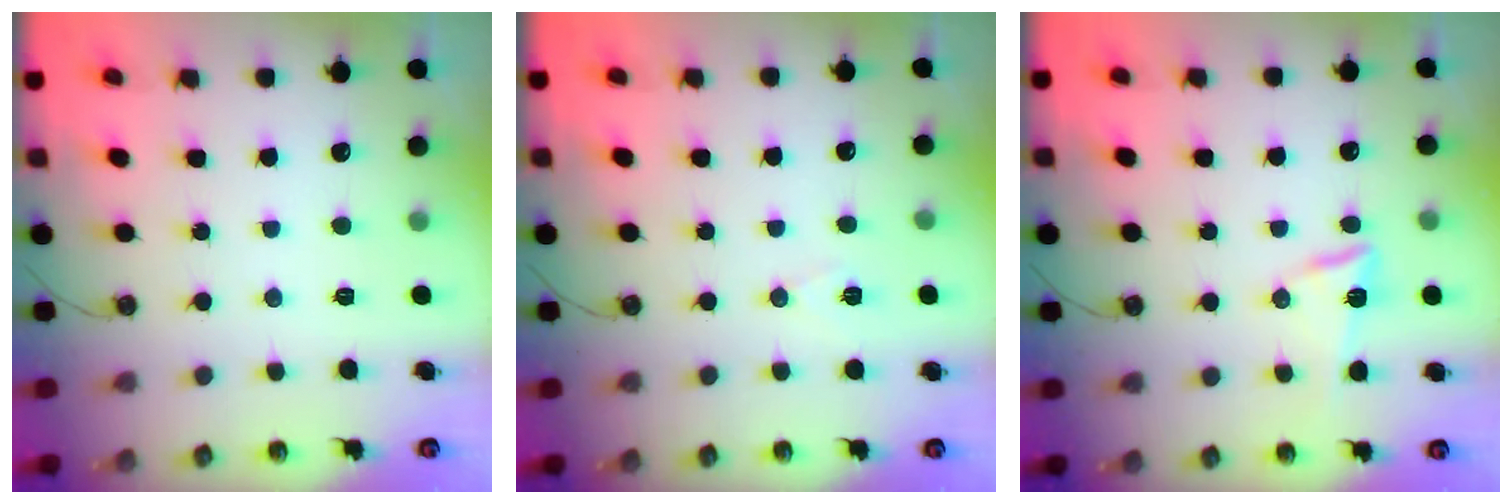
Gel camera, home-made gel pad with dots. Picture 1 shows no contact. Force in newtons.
{"total": 6.2, "press": 4.1, "slide": 4.6}
{"total": 7.9, "press": 7.6, "slide": 2.1}